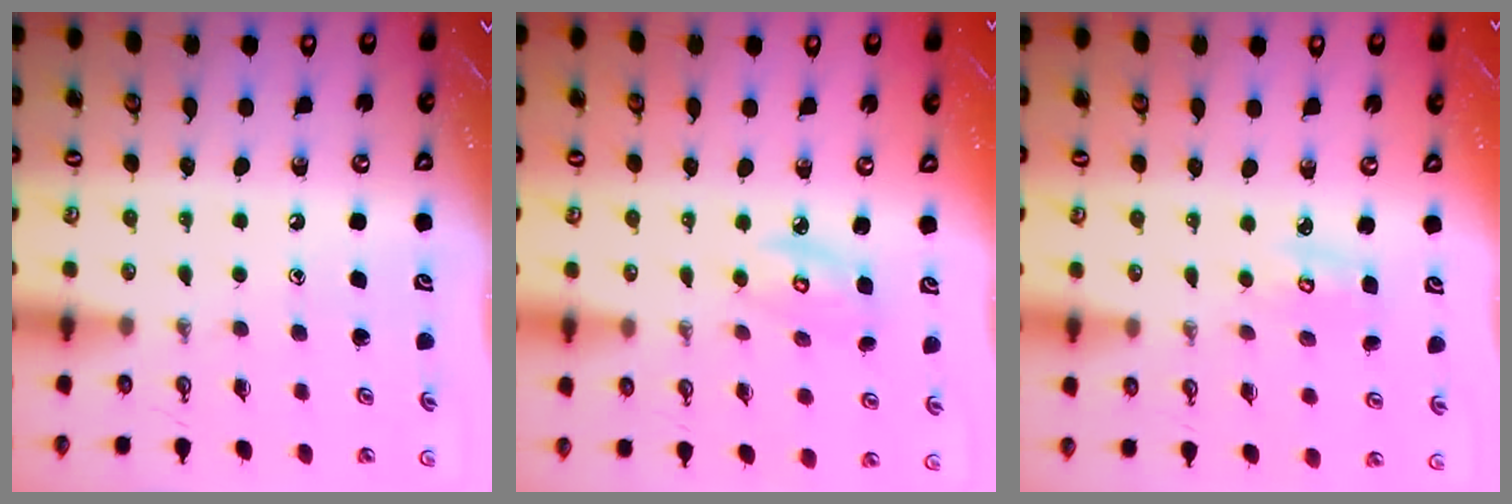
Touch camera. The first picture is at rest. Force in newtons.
{"total": 4.1, "press": 4.1, "slide": 0.1}
{"total": 2.9, "press": 2.9, "slide": 0.1}